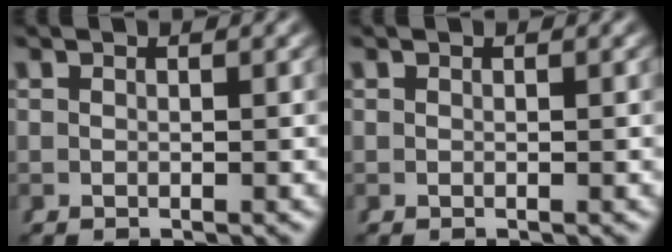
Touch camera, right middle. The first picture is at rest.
{"total": 0.0}